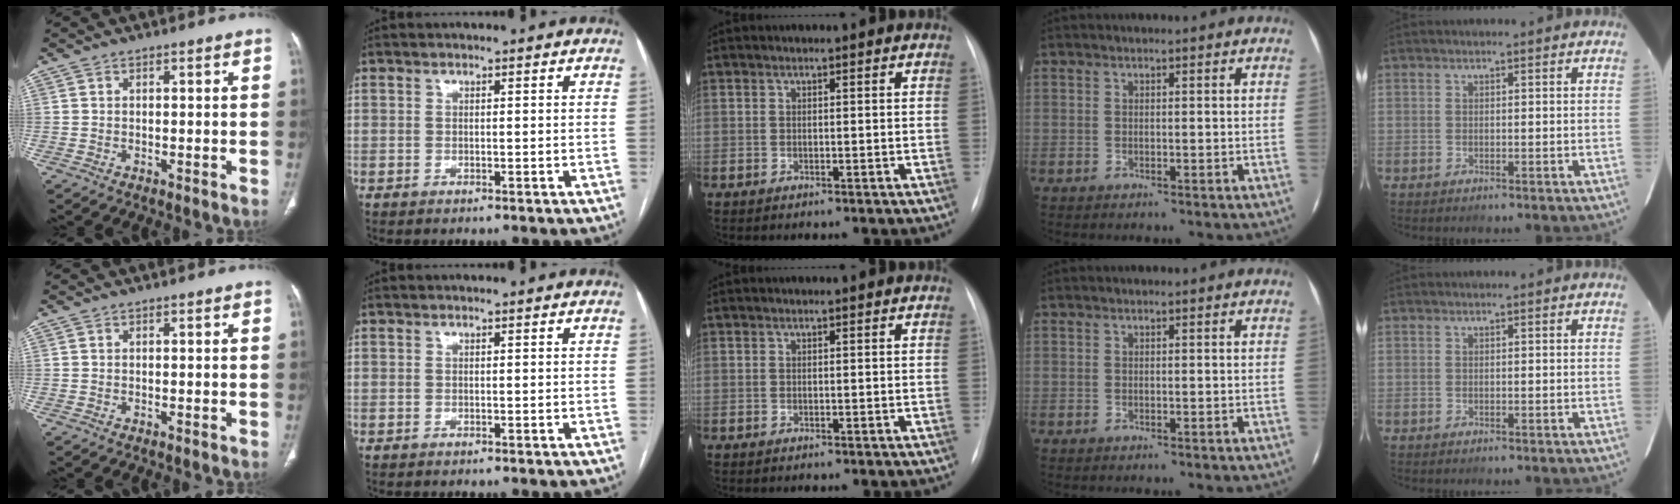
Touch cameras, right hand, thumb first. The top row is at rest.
{}